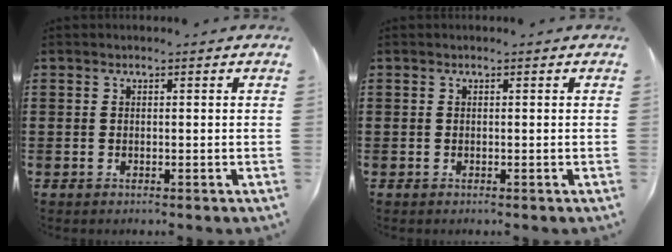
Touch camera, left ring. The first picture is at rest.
{"total": 0.0}